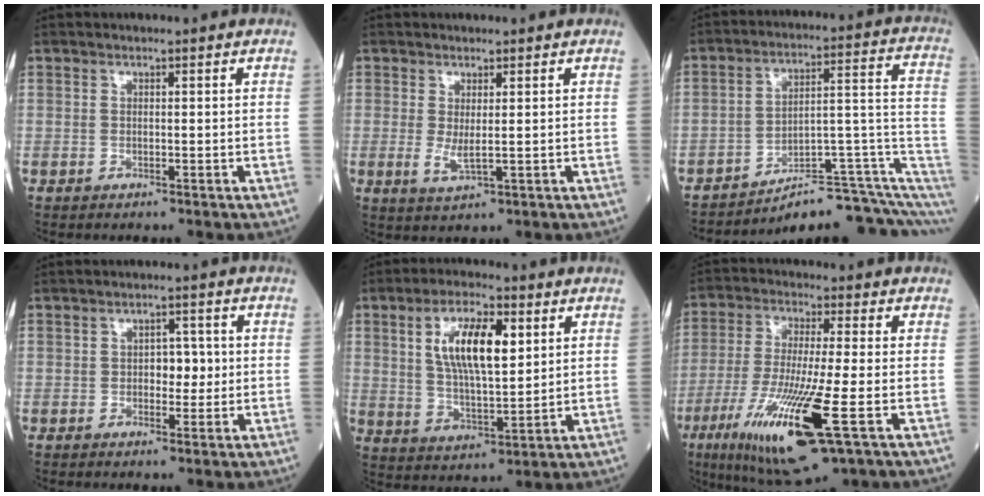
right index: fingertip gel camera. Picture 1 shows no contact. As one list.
[{"total": 2.9, "force": [0.1, 0.8, 2.8], "torque": [-0.051, -0.008, 0.009]}, {"total": 12.9, "force": [-9.5, 2.2, 8.4], "torque": [-0.082, 0.081, -0.133]}, {"total": 3.5, "force": [0.1, 2.1, 2.8], "torque": [-0.033, 0.006, 0.002]}, {"total": 11.4, "force": [3.8, 3.6, 10.1], "torque": [-0.193, 0.007, 0.071]}, {"total": 16.7, "force": [-6.3, 1.4, 15.4], "torque": [-0.328, -0.045, -0.111]}]